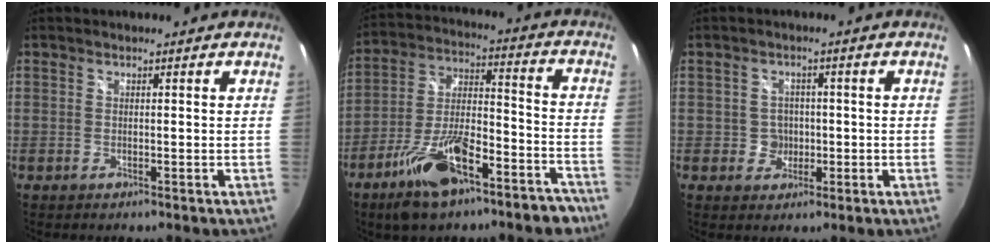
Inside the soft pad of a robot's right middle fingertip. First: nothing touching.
{"total": 18.4, "force": [-12.6, 6.9, 11.6], "torque": [-0.203, 0.009, -0.196]}
{"total": 3.5, "force": [-0.6, 3.4, 0.5], "torque": [-0.010, 0.007, -0.006]}